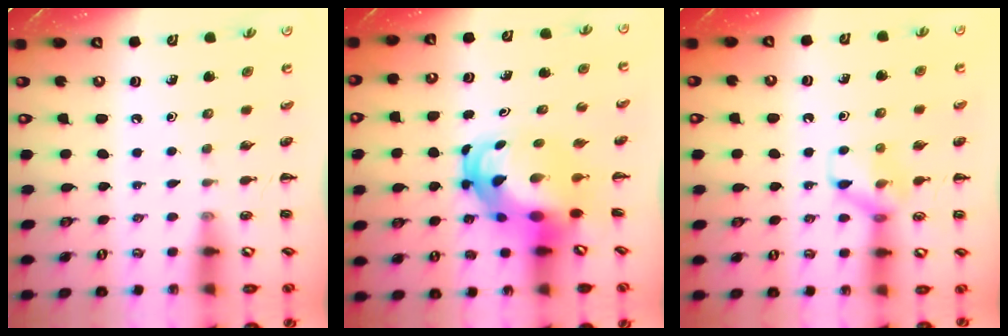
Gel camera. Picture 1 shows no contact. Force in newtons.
{"total": 7.4, "press": 7.0, "slide": 2.2}
{"total": 9.0, "press": 9.0, "slide": 0.1}